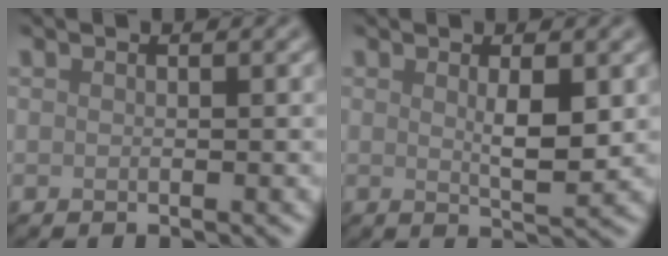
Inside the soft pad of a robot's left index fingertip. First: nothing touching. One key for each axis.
{"total": 2.7, "fx": 0.7, "fy": 0.6, "fz": 2.6, "tx": -0.044, "ty": -0.006, "tz": 0.013}